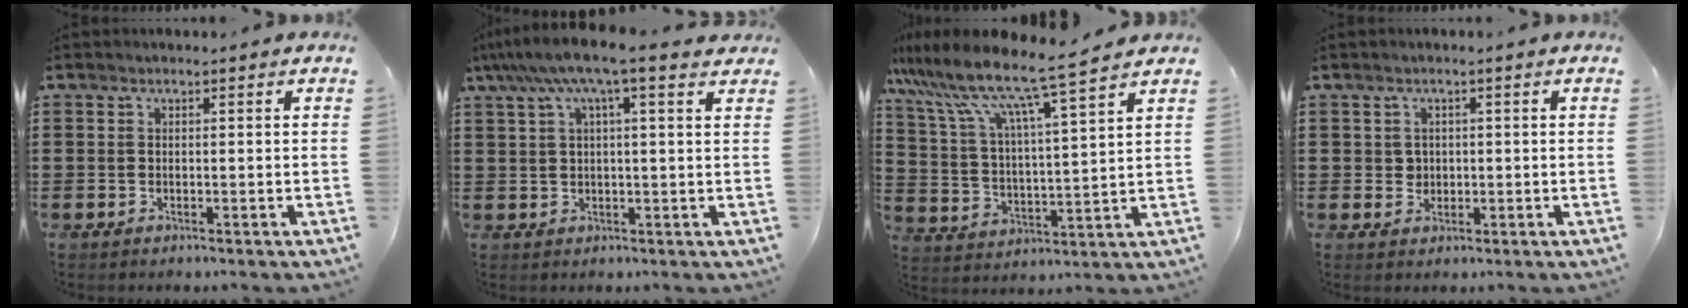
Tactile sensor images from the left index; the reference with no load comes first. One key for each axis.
{"total": 6.7, "fx": 4.1, "fy": 0.5, "fz": 5.3, "tx": -0.114, "ty": -0.005, "tz": 0.068}
{"total": 9.4, "fx": 8.1, "fy": -0.4, "fz": 4.8, "tx": -0.127, "ty": -0.054, "tz": 0.131}
{"total": 1.6, "fx": 0.3, "fy": 1.5, "fz": 0.4, "tx": -0.014, "ty": 0.009, "tz": 0.004}